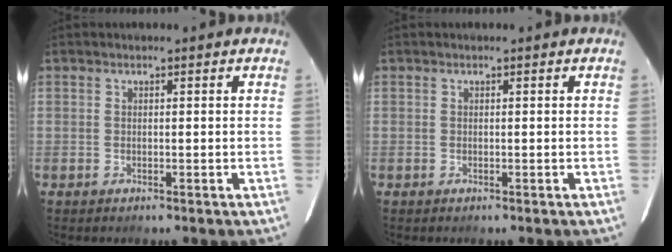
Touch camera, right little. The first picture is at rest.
{"total": 0.0}